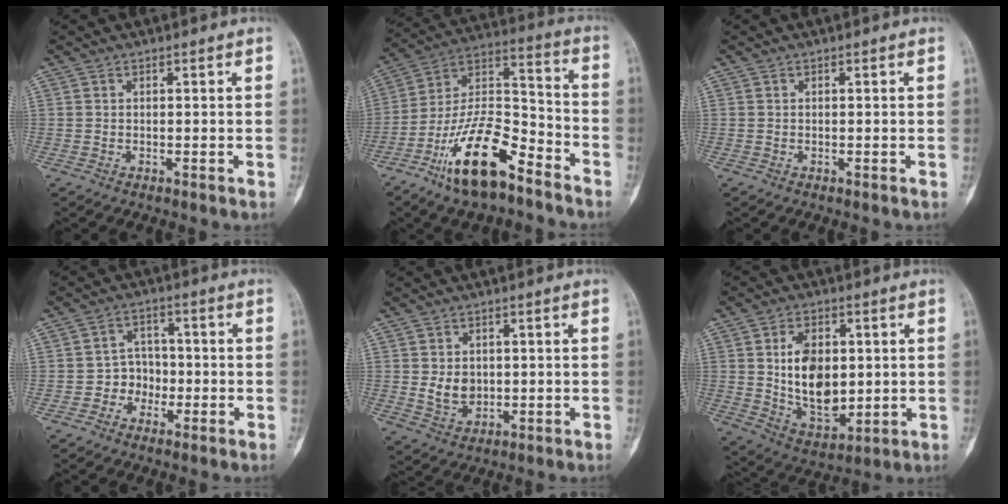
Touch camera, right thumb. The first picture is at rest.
{"total": 18.6, "force": [-11.6, 7.2, 12.7], "torque": [-0.219, 0.084, -0.213]}
{"total": 0.0}
{"total": 5.2, "force": [-1.6, 4.6, 1.7], "torque": [0.009, 0.019, -0.038]}
{"total": 5.0, "force": [0.3, 3.9, 3.1], "torque": [-0.036, -0.007, 0.016]}
{"total": 13.8, "force": [1.6, 8.8, 10.5], "torque": [-0.142, -0.016, 0.040]}